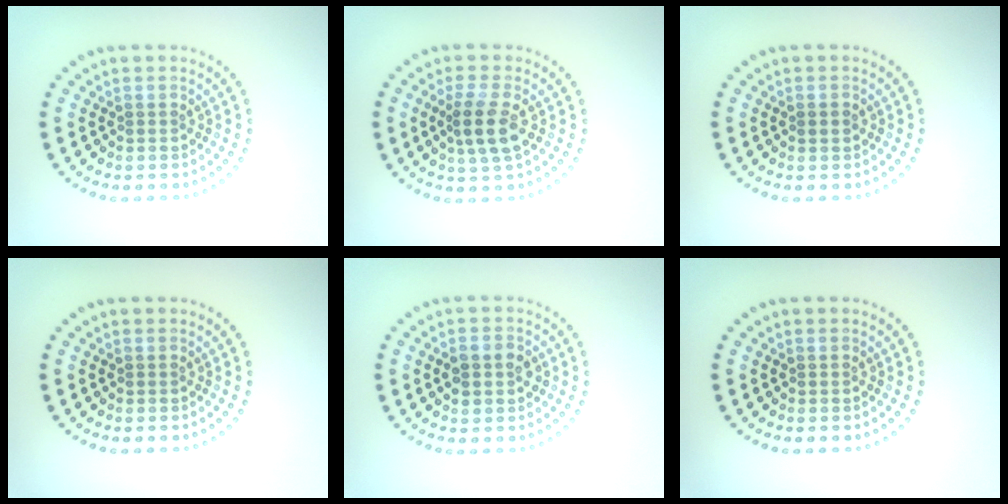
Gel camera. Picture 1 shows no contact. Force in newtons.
{"total": 3.7, "press": 3.4, "slide": 1.4}
{"total": 1.1, "press": 1.1, "slide": 0.1}
{"total": 0.0}
{"total": 2.8, "press": 2.8, "slide": 0.1}
{"total": 0.0}